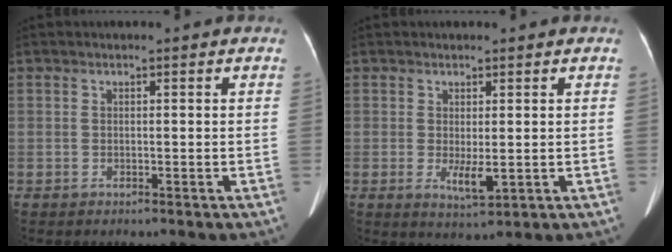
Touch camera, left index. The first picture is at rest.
{"total": 3.4, "force": [0.1, 0.9, 3.2], "torque": [-0.057, -0.009, 0.009]}